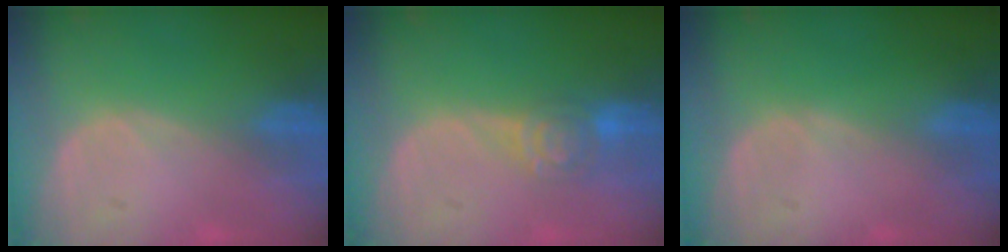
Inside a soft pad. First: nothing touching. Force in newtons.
{"total": 4.5, "press": 4.2, "slide": 1.6}
{"total": 0.0}